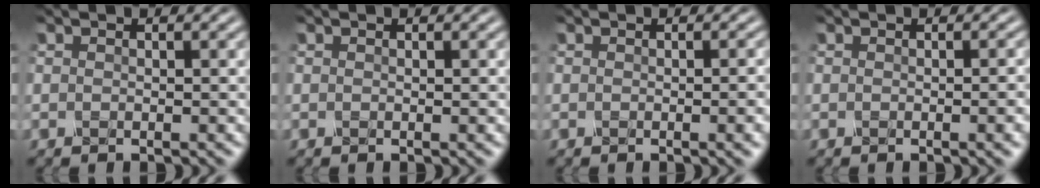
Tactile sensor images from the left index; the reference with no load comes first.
{"total": 0.0}
{"total": 2.9, "force": [-0.4, 1.0, 2.7], "torque": [-0.021, 0.002, -0.005]}
{"total": 2.9, "force": [-0.4, 1.0, 2.7], "torque": [-0.020, 0.002, -0.005]}